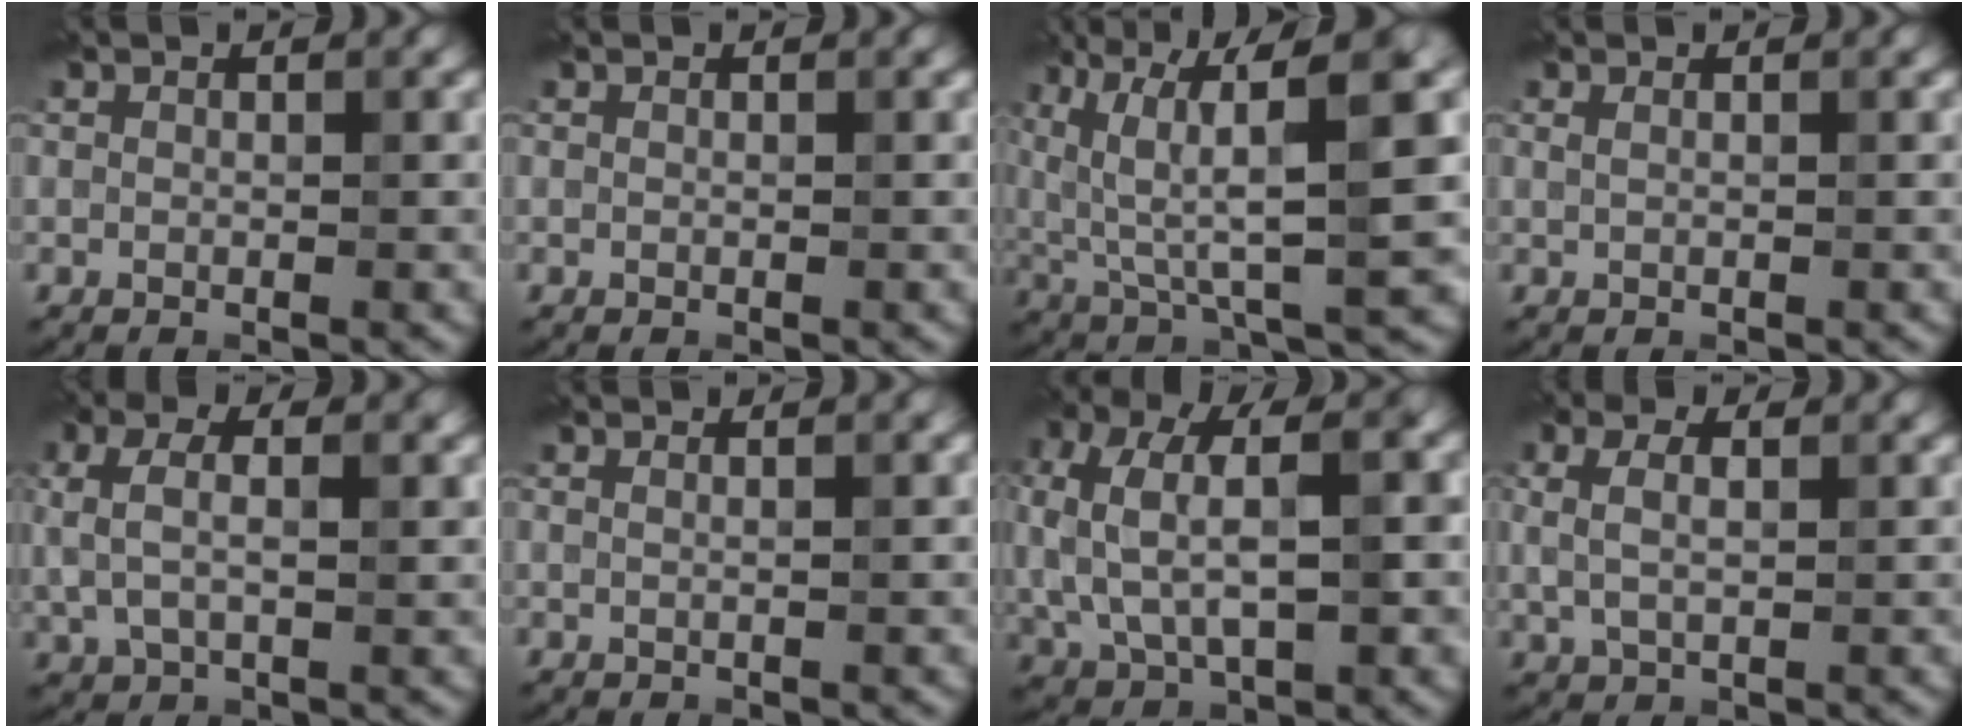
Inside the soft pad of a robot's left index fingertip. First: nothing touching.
{"total": 0.0}
{"total": 11.3, "force": [3.4, 2.8, 10.4], "torque": [-0.187, 0.010, 0.067]}
{"total": 0.8, "force": [0.4, 0.3, 0.5], "torque": [-0.008, -0.001, 0.004]}
{"total": 4.1, "force": [0.9, 2.0, 3.5], "torque": [-0.075, 0.006, 0.013]}
{"total": 2.0, "force": [0.9, 1.0, 1.5], "torque": [-0.003, 0.000, -0.011]}
{"total": 8.6, "force": [0.7, 4.5, 7.3], "torque": [-0.145, 0.006, 0.011]}
{"total": 3.0, "force": [0.8, 1.6, 2.4], "torque": [-0.058, 0.005, 0.018]}